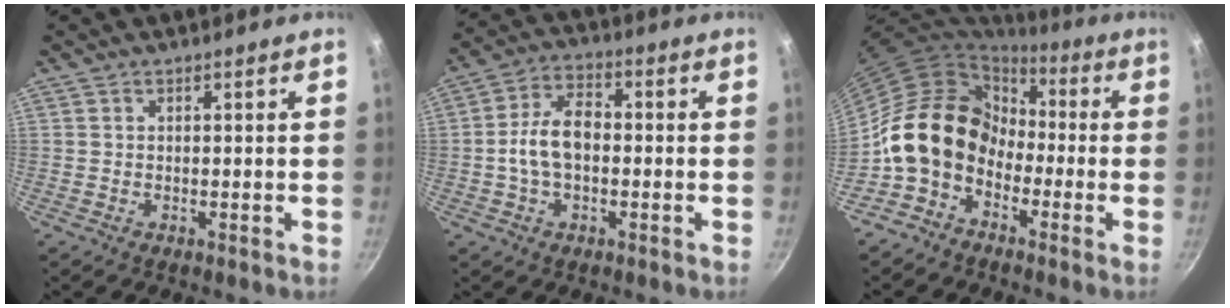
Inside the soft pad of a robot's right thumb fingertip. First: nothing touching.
{"total": 9.1, "force": [-0.9, 5.6, 7.1], "torque": [-0.117, 0.031, -0.024]}
{"total": 13.7, "force": [-2.6, 11.0, 7.7], "torque": [-0.093, 0.042, -0.063]}